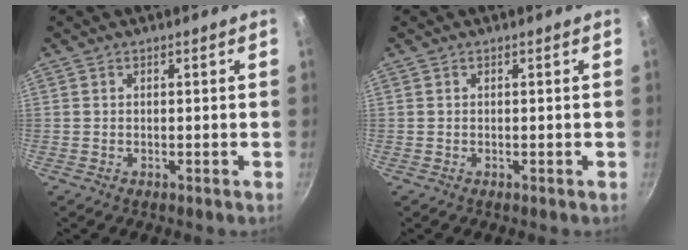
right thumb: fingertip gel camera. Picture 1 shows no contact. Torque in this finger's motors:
{"motor_torque": [-0.29, -0.07, 0.18, -0.01, 0.00]}